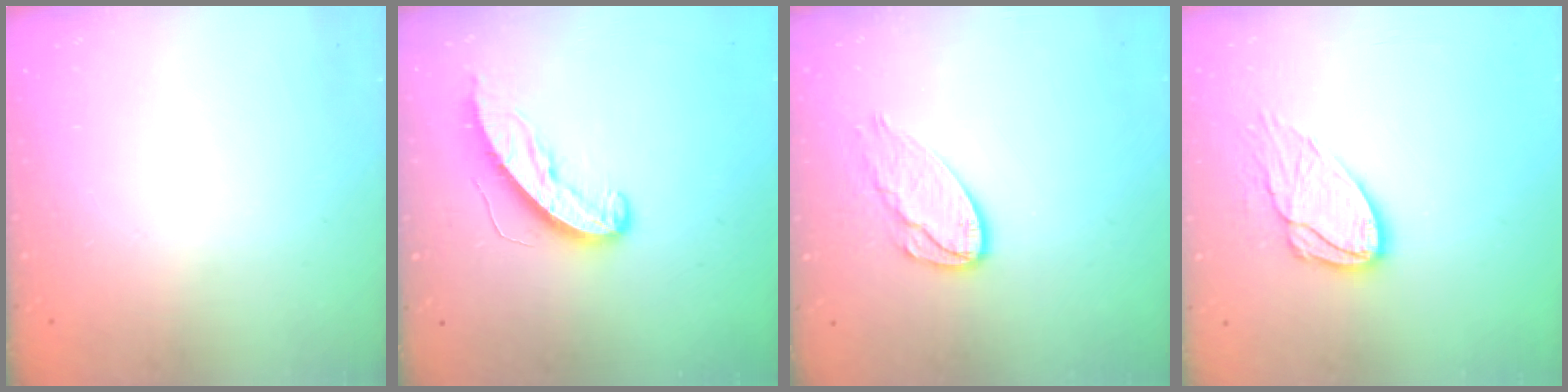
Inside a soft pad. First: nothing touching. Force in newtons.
{"total": 9.0, "press": 9.0, "slide": 0.4}
{"total": 9.5, "press": 9.5, "slide": 0.4}
{"total": 11.7, "press": 11.6, "slide": 0.9}